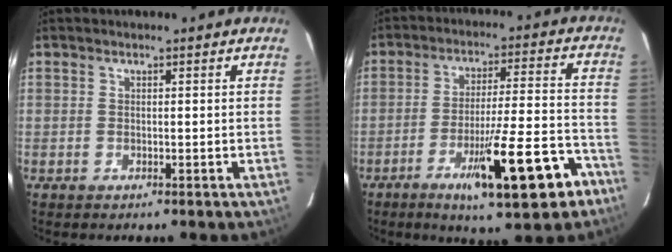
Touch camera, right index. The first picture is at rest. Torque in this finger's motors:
{"motor_torque": [1.10, -1.04, 0.32, 0.14]}